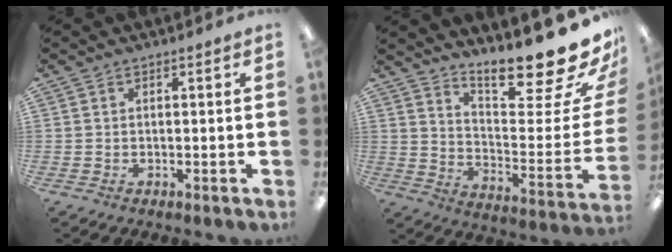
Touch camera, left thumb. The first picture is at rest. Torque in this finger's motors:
{"motor_torque": [0.36, 0.25, 0.18, -0.80, 0.05]}